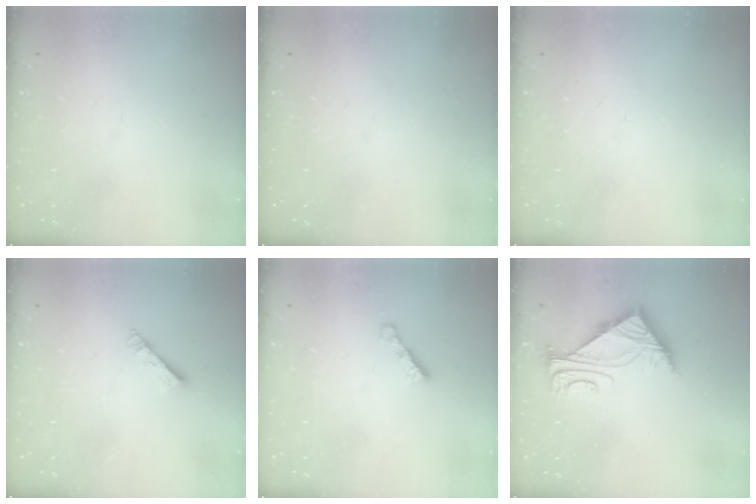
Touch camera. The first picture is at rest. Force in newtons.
{"total": 0.0}
{"total": 0.0}
{"total": 3.0, "press": 3.0, "slide": 0.3}
{"total": 2.7, "press": 2.7, "slide": 0.3}
{"total": 6.1, "press": 6.1, "slide": 0.0}